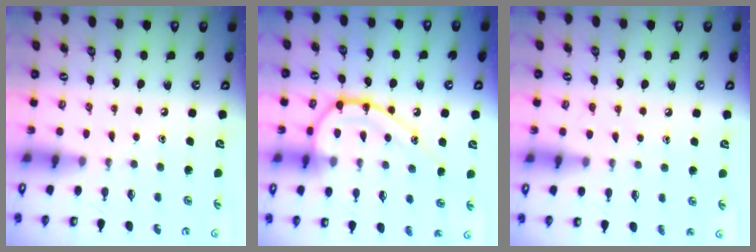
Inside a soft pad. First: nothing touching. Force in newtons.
{"total": 15.2, "press": 15.1, "slide": 1.1}
{"total": 6.2, "press": 6.2, "slide": 0.9}